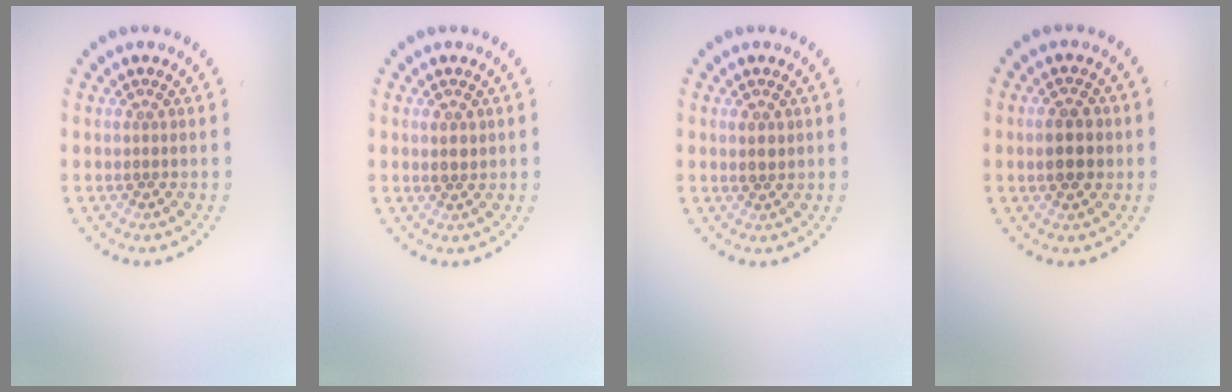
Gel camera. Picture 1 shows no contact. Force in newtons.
{"total": 1.2, "press": 1.1, "slide": 0.5}
{"total": 1.2, "press": 1.1, "slide": 0.5}
{"total": 3.7, "press": 3.7, "slide": 0.2}